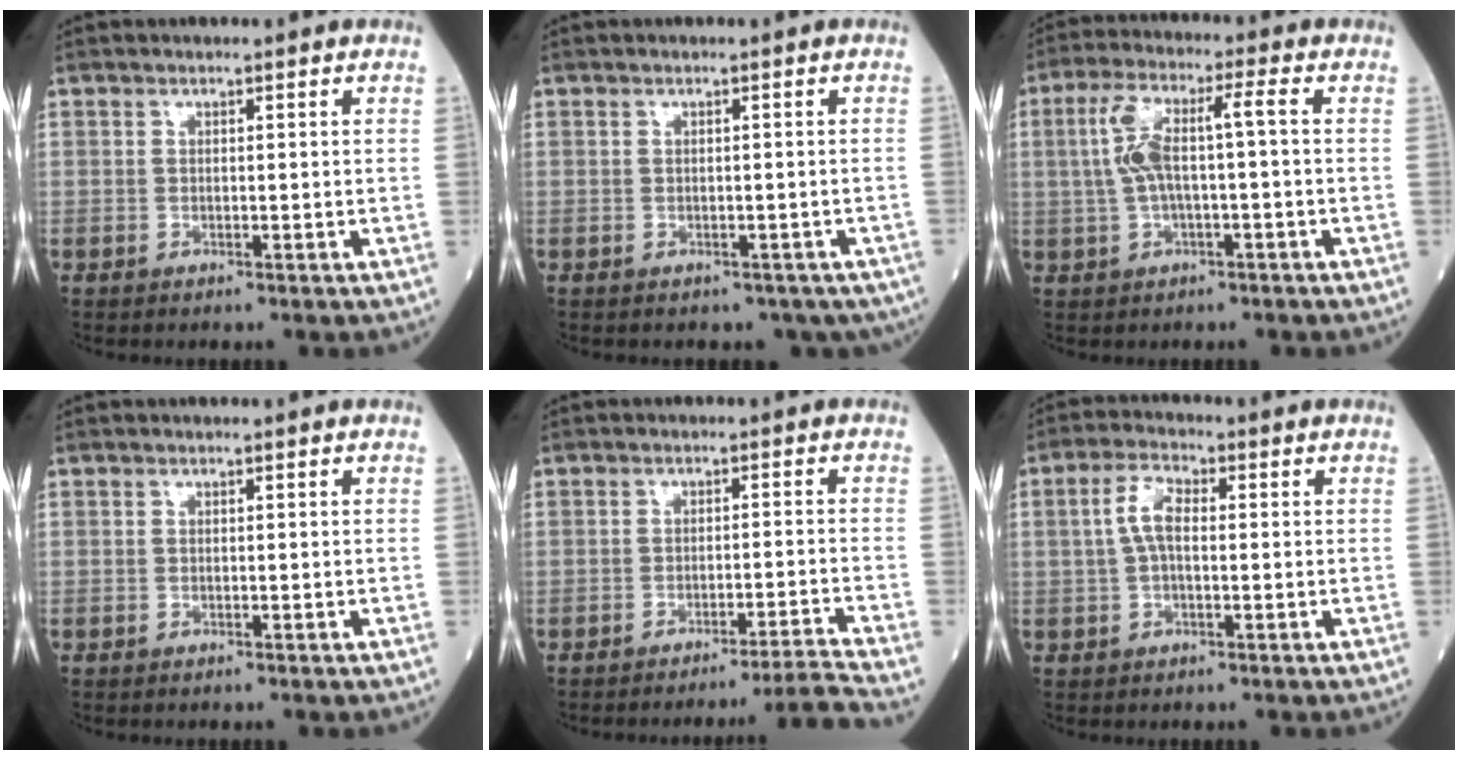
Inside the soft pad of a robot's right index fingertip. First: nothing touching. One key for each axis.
{"total": 5.8, "fx": -3.9, "fy": 3.9, "fz": 1.8, "tx": -0.012, "ty": 0.004, "tz": -0.039}
{"total": 8.1, "fx": 0.4, "fy": 1.6, "fz": 8.0, "tx": -0.173, "ty": 0.033, "tz": 0.008}
{"total": 0.0}
{"total": 7.2, "fx": -6.1, "fy": -3.7, "fz": 1.0, "tx": -0.001, "ty": -0.001, "tz": -0.089}
{"total": 4.7, "fx": 0.4, "fy": 2.0, "fz": 4.3, "tx": -0.096, "ty": 0.016, "tz": 0.007}